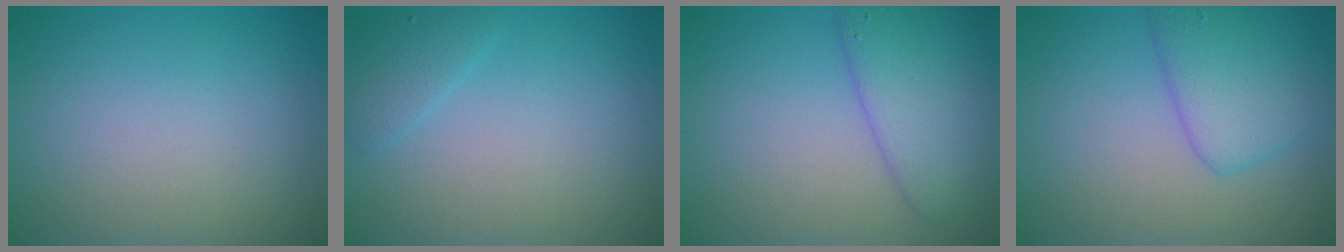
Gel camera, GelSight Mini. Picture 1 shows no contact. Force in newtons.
{"total": 1.4, "press": 1.4, "slide": 0.1}
{"total": 4.9, "press": 4.9, "slide": 0.2}
{"total": 4.1, "press": 4.1, "slide": 0.3}